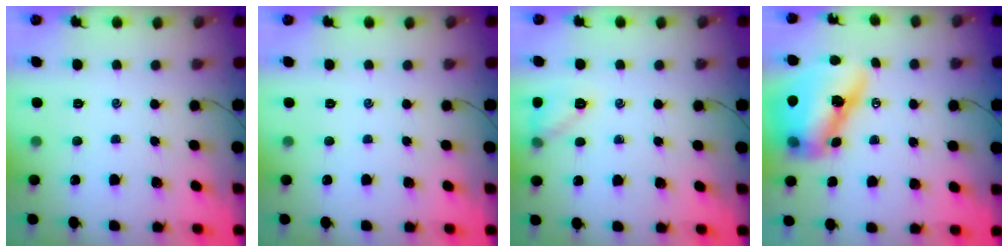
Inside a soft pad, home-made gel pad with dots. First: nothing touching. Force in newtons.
{"total": 0.0}
{"total": 7.5, "press": 7.4, "slide": 1.2}
{"total": 14.3, "press": 13.8, "slide": 4.0}